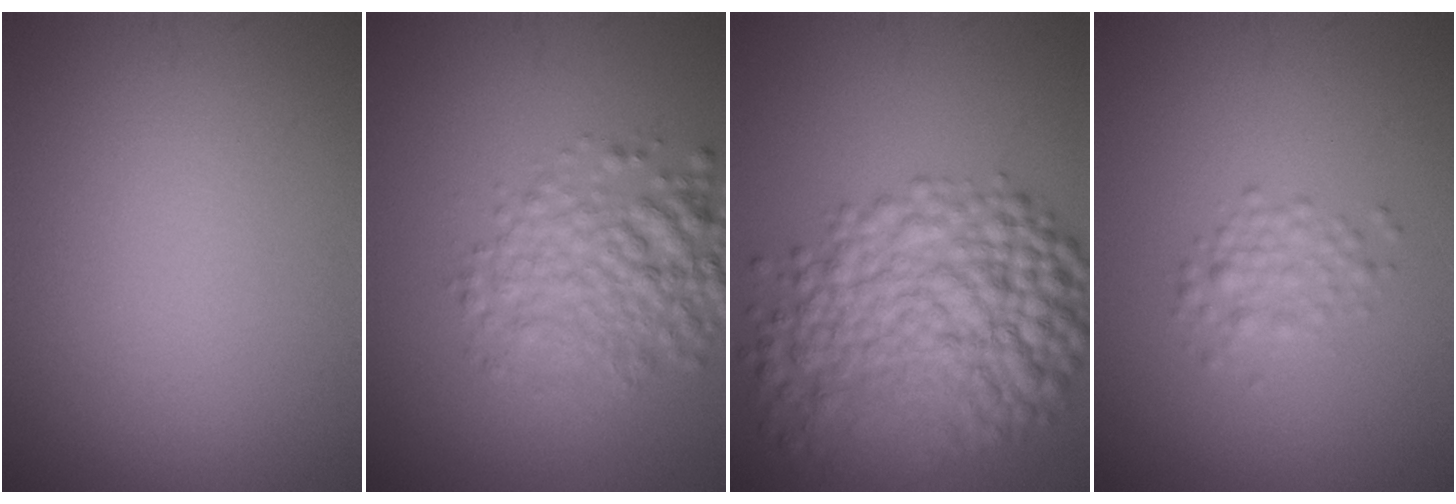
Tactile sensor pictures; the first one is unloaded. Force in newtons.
{"total": 5.0, "press": 5.0, "slide": 0.1}
{"total": 9.9, "press": 9.9, "slide": 0.1}
{"total": 1.7, "press": 1.7, "slide": 0.0}